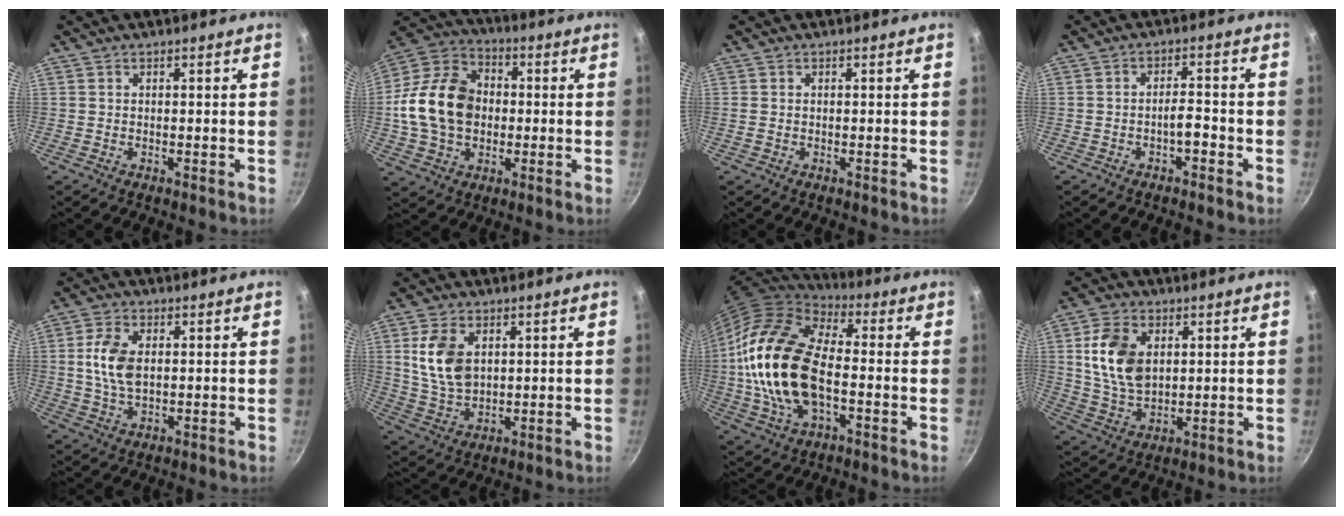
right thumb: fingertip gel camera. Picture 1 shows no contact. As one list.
[{"total": 17.6, "force": [-0.4, 13.2, 11.6], "torque": [-0.190, 0.029, -0.018]}, {"total": 0.6, "force": [0.0, 0.6, 0.3], "torque": [-0.007, 0.001, -0.001]}, {"total": 3.0, "force": [-1.8, 1.0, 2.2], "torque": [-0.027, 0.022, -0.027]}, {"total": 8.1, "force": [0.8, 4.8, 6.4], "torque": [-0.122, 0.005, 0.014]}, {"total": 10.2, "force": [2.5, 6.7, 7.4], "torque": [-0.132, -0.018, 0.053]}, {"total": 22.1, "force": [-2.0, 12.5, 18.2], "torque": [-0.346, 0.026, -0.045]}, {"total": 12.5, "force": [2.7, 8.3, 8.9], "torque": [-0.151, -0.013, 0.057]}]